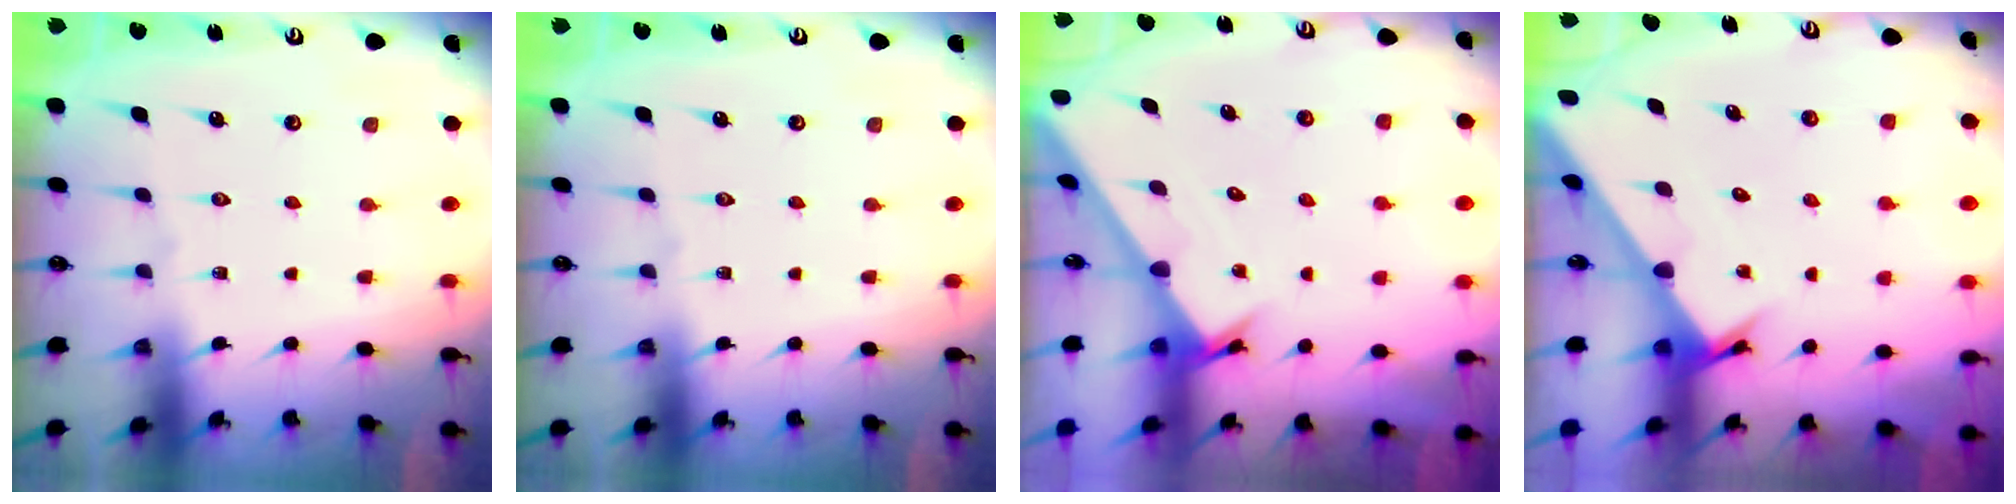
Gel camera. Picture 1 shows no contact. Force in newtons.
{"total": 0.0}
{"total": 1.7, "press": 1.7, "slide": 0.1}
{"total": 2.4, "press": 2.4, "slide": 0.0}